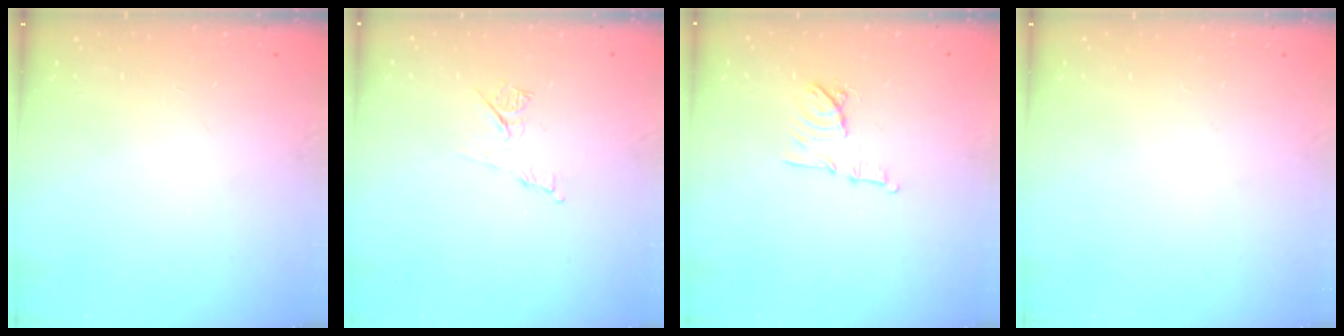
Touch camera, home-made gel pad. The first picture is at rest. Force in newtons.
{"total": 6.6, "press": 6.5, "slide": 0.9}
{"total": 9.5, "press": 9.5, "slide": 0.8}
{"total": 0.0}